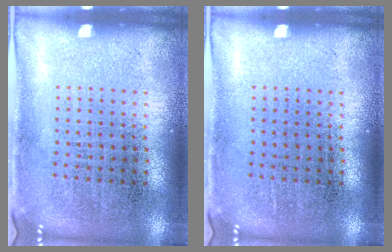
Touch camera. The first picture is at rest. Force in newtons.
{"total": 0.0}